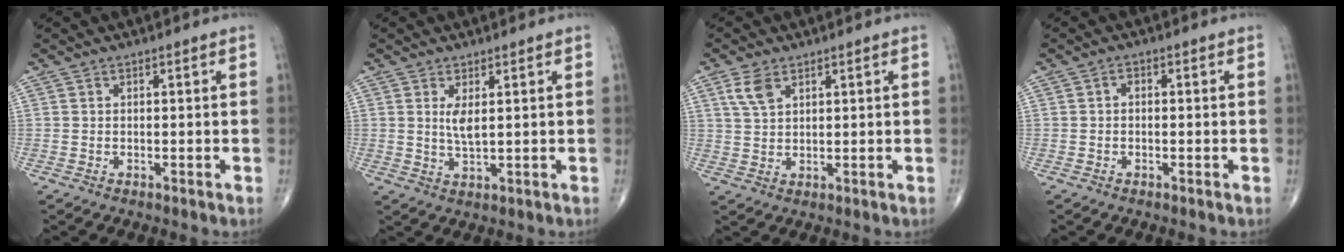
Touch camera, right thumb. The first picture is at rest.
{"total": 3.2, "force": [1.0, 0.9, 2.9], "torque": [-0.057, -0.014, 0.023]}
{"total": 4.3, "force": [2.3, 2.4, 2.7], "torque": [-0.054, -0.003, 0.053]}
{"total": 1.2, "force": [-0.1, 0.8, 0.8], "torque": [-0.006, 0.005, -0.007]}